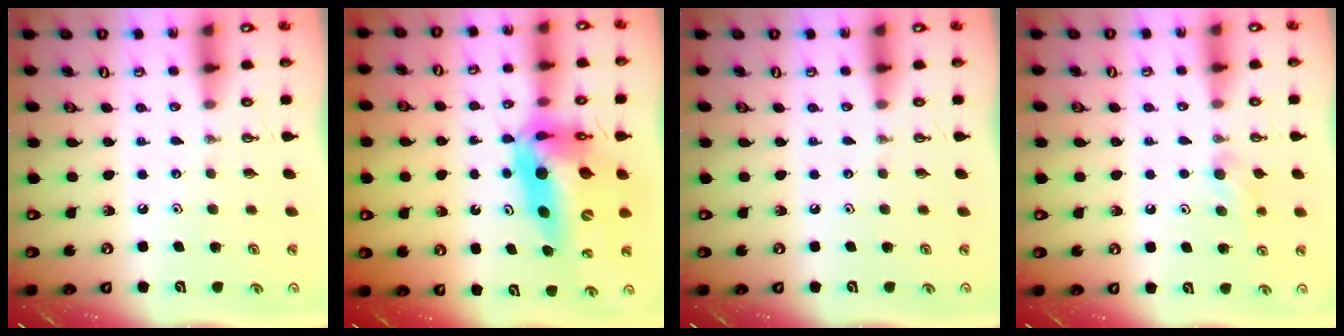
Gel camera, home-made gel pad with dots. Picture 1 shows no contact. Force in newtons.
{"total": 17.9, "press": 17.4, "slide": 4.4}
{"total": 0.0}
{"total": 6.8, "press": 6.7, "slide": 0.8}